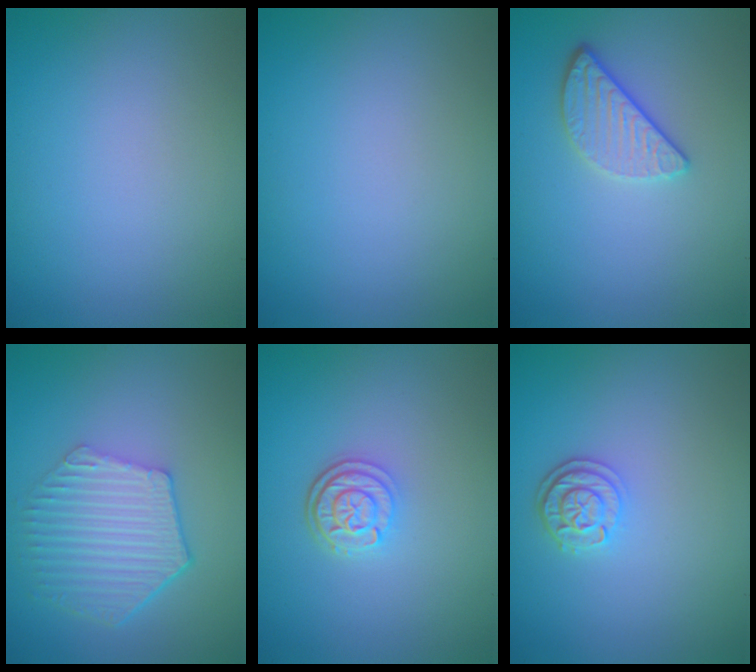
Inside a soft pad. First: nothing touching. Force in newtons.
{"total": 0.0}
{"total": 2.6, "press": 2.3, "slide": 1.3}
{"total": 5.7, "press": 4.2, "slide": 3.8}
{"total": 3.0, "press": 2.5, "slide": 1.6}
{"total": 2.5, "press": 2.1, "slide": 1.3}